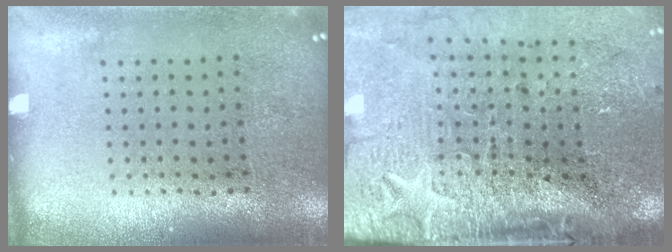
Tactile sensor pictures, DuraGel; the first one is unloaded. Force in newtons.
{"total": 4.6, "press": 3.6, "slide": 2.8}